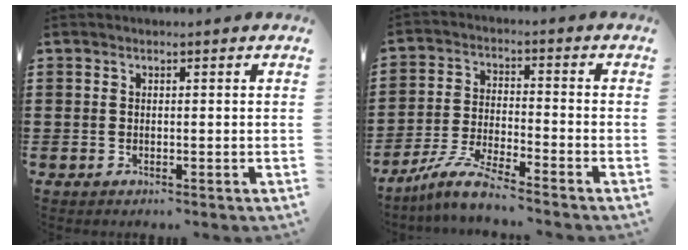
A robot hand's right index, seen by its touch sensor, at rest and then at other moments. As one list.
[{"total": 6.5, "force": [-5.9, -0.1, 2.8], "torque": [-0.071, -0.009, -0.117]}]